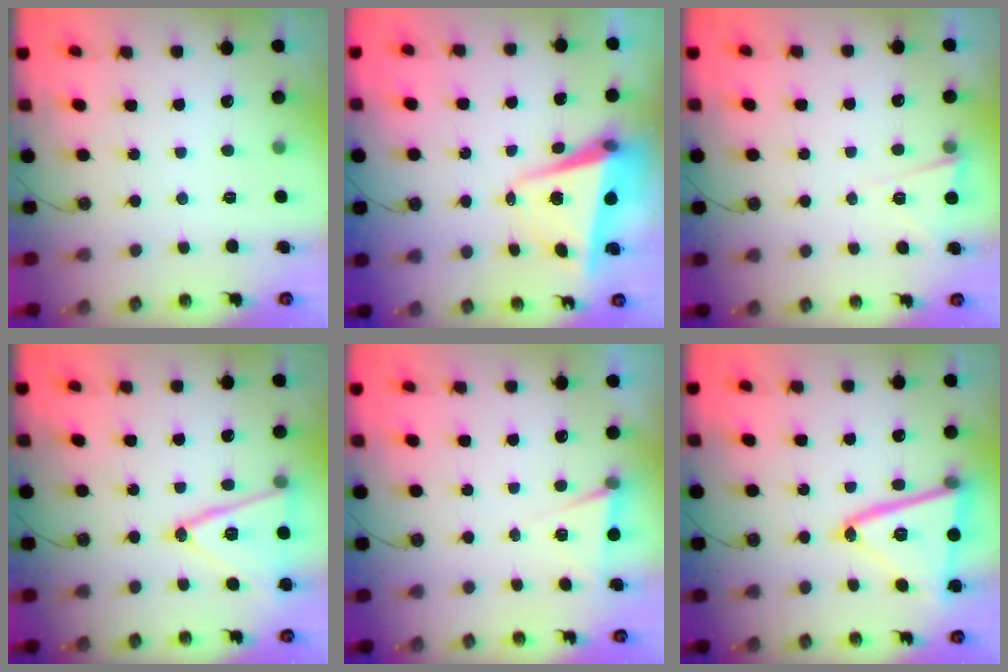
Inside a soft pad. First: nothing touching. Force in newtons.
{"total": 6.7, "press": 6.6, "slide": 1.1}
{"total": 2.8, "press": 2.4, "slide": 1.4}
{"total": 15.3, "press": 14.9, "slide": 3.4}
{"total": 5.2, "press": 2.7, "slide": 4.5}
{"total": 21.1, "press": 21.0, "slide": 1.8}